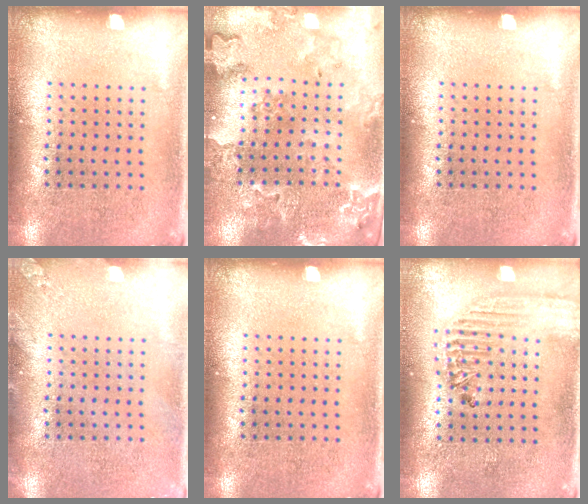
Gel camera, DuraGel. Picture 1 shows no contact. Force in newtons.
{"total": 1.9, "press": 1.9, "slide": 0.3}
{"total": 0.0}
{"total": 1.0, "press": 1.0, "slide": 0.1}
{"total": 0.0}
{"total": 1.8, "press": 1.7, "slide": 0.6}